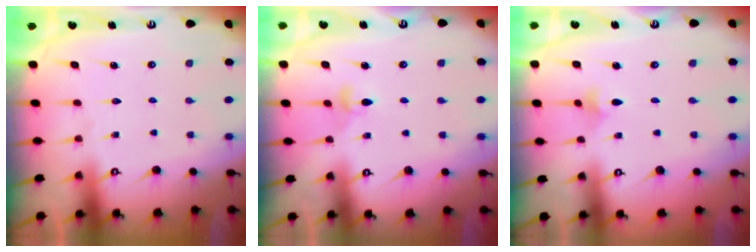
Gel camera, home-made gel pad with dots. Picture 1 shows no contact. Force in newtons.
{"total": 3.9, "press": 3.8, "slide": 0.8}
{"total": 3.0, "press": 2.9, "slide": 0.7}